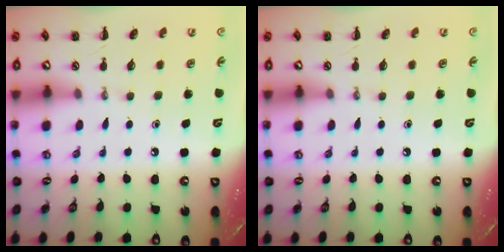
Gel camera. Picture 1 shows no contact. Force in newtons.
{"total": 0.0}